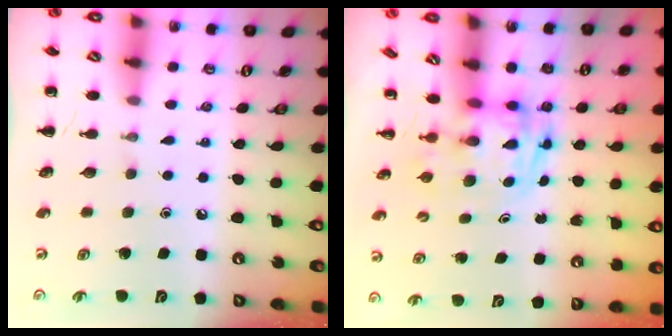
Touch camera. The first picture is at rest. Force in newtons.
{"total": 2.8, "press": 2.7, "slide": 0.5}